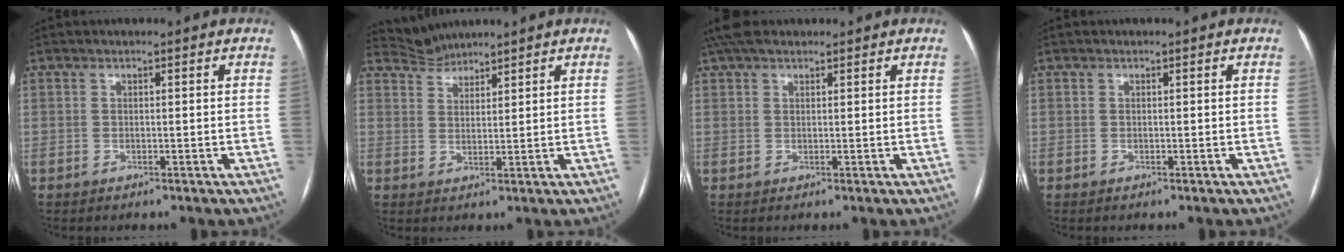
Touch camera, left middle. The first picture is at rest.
{"total": 2.5, "force": [2.4, 0.0, -0.8], "torque": [0.008, 0.005, 0.053]}
{"total": 4.8, "force": [3.9, 1.7, 2.1], "torque": [-0.039, 0.037, 0.072]}
{"total": 0.0}